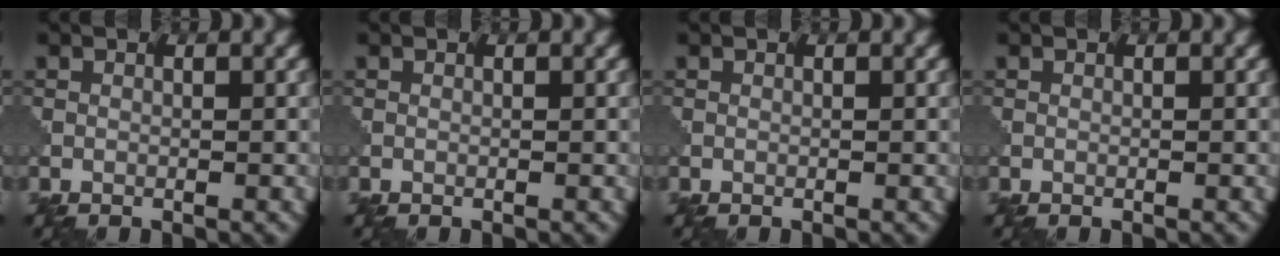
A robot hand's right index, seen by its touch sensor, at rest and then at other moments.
{"total": 0.0}
{"total": 0.0}
{"total": 0.0}